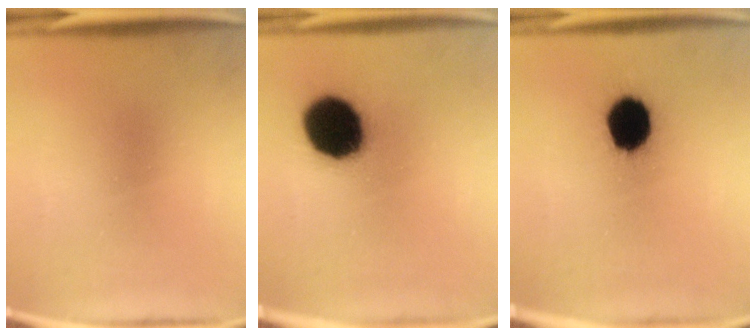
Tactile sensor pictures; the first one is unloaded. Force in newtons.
{"total": 14.8}
{"total": 11.9}